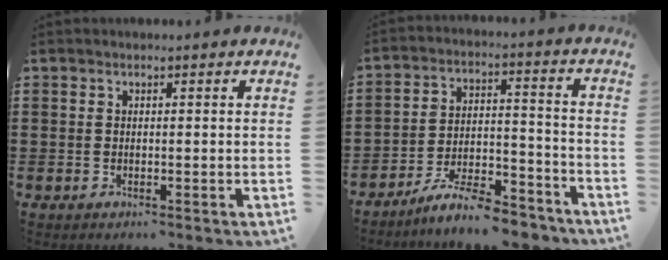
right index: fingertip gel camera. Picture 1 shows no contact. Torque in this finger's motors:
{"motor_torque": [0.24, 0.26, 0.28, 0.06]}